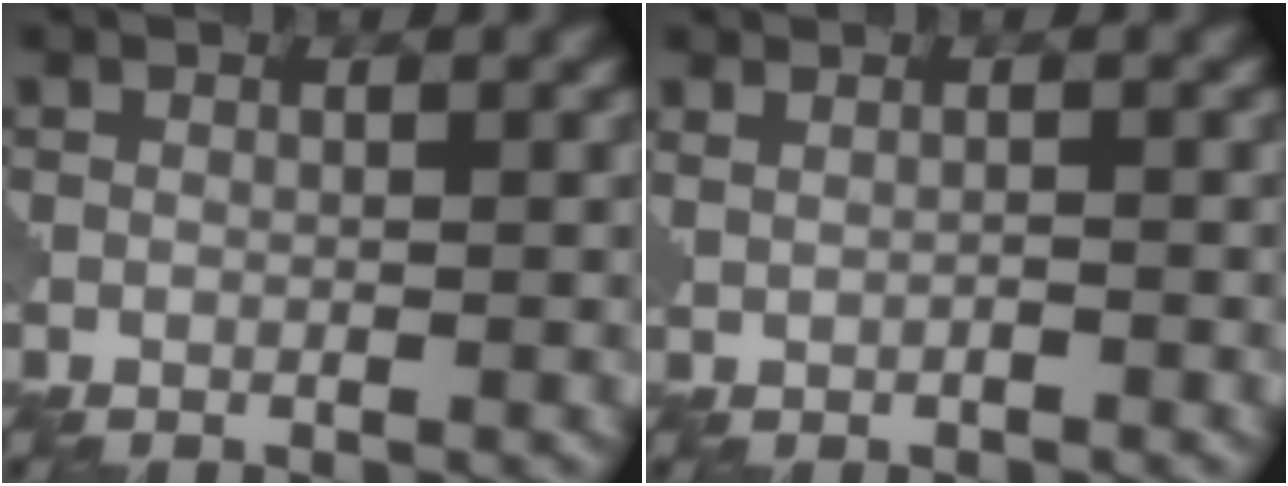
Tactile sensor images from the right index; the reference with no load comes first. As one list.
[{"total": 0.8, "force": [0.4, 0.3, 0.6], "torque": [-0.019, -0.005, 0.002]}]